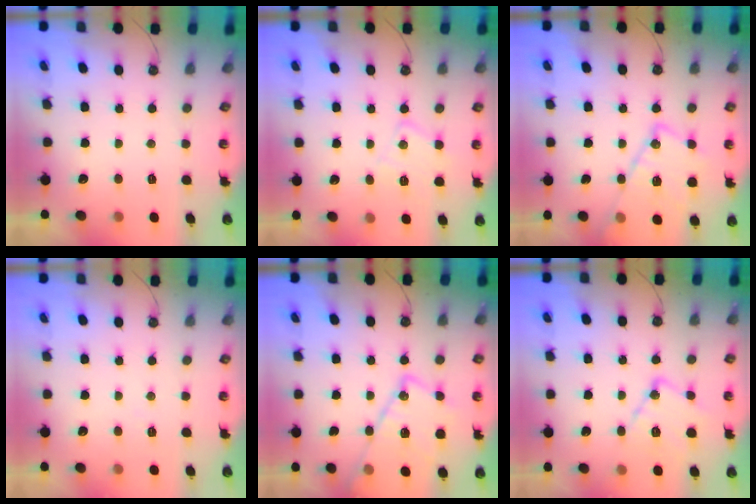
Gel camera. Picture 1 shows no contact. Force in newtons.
{"total": 10.2, "press": 10.2, "slide": 0.6}
{"total": 15.5, "press": 15.5, "slide": 0.7}
{"total": 3.0, "press": 2.9, "slide": 0.6}
{"total": 16.6, "press": 16.6, "slide": 0.8}
{"total": 14.0, "press": 14.0, "slide": 1.1}